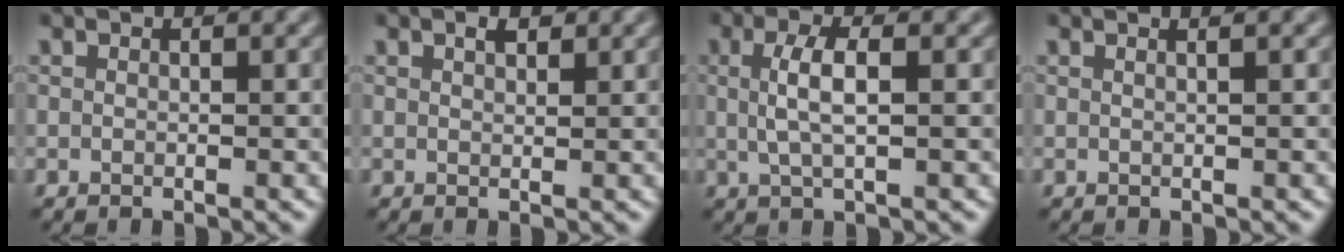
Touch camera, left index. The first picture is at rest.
{"total": 1.2, "force": [0.7, 0.6, 0.7], "torque": [-0.012, 0.002, 0.013]}
{"total": 3.1, "force": [0.3, 0.8, 3.0], "torque": [-0.061, 0.003, 0.007]}
{"total": 1.9, "force": [1.0, 0.9, 1.3], "torque": [-0.003, -0.002, -0.010]}